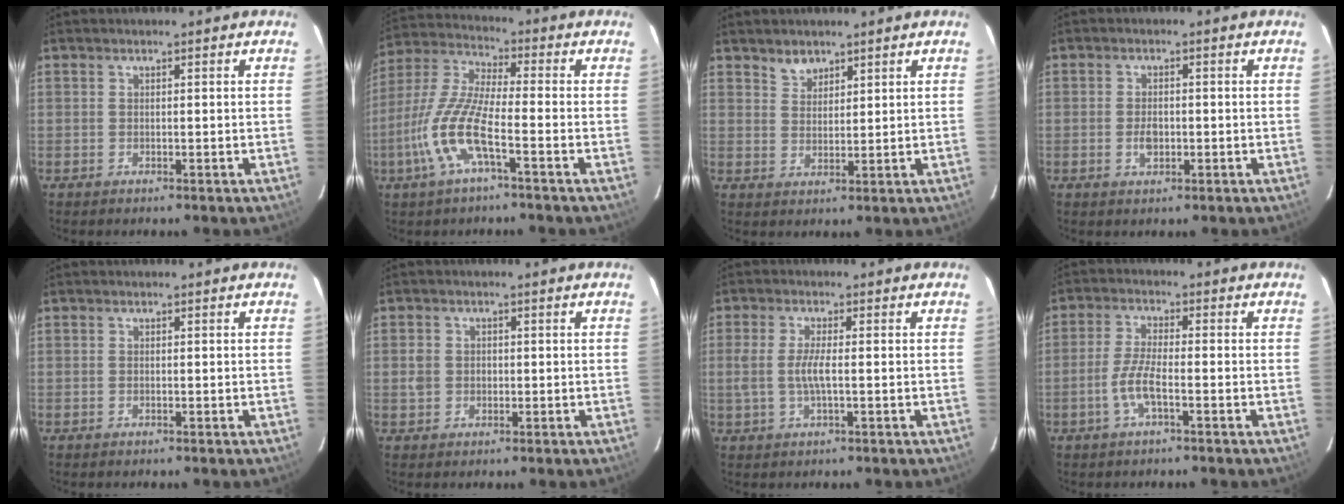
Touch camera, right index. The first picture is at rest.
{"total": 11.7, "force": [-4.8, 2.1, 10.5], "torque": [-0.234, -0.004, -0.099]}
{"total": 3.2, "force": [2.5, 1.7, 0.7], "torque": [-0.007, 0.004, 0.046]}
{"total": 2.9, "force": [-0.8, 1.8, 2.1], "torque": [-0.041, -0.002, -0.011]}
{"total": 0.0}
{"total": 3.1, "force": [-0.3, 2.8, 1.2], "torque": [-0.024, 0.007, -0.006]}
{"total": 4.6, "force": [-0.6, 0.9, 4.5], "torque": [-0.092, -0.002, -0.010]}
{"total": 5.2, "force": [-2.2, 0.9, 4.6], "torque": [-0.103, -0.001, -0.046]}